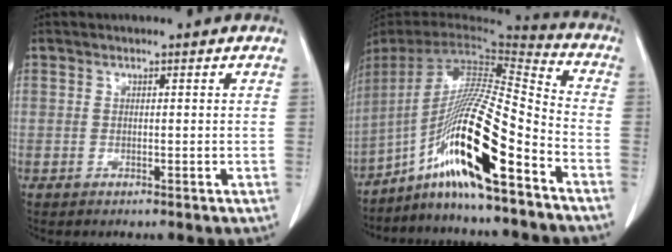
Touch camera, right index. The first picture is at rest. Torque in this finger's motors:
{"motor_torque": [1.93, -0.21, 1.02, 0.21]}